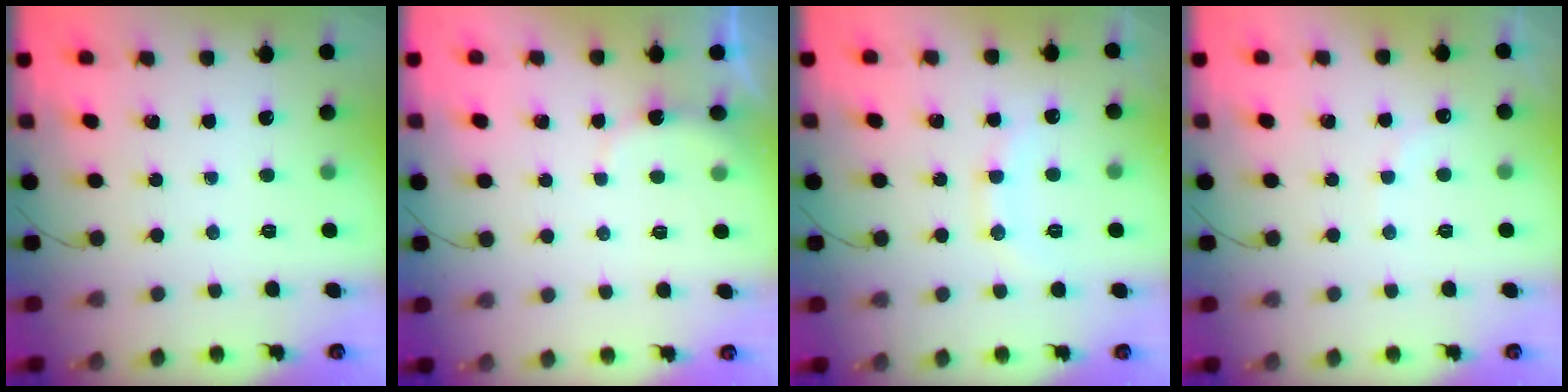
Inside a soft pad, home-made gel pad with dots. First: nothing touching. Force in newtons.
{"total": 4.8, "press": 4.7, "slide": 0.6}
{"total": 9.7, "press": 9.7, "slide": 1.1}
{"total": 5.5, "press": 5.4, "slide": 0.9}